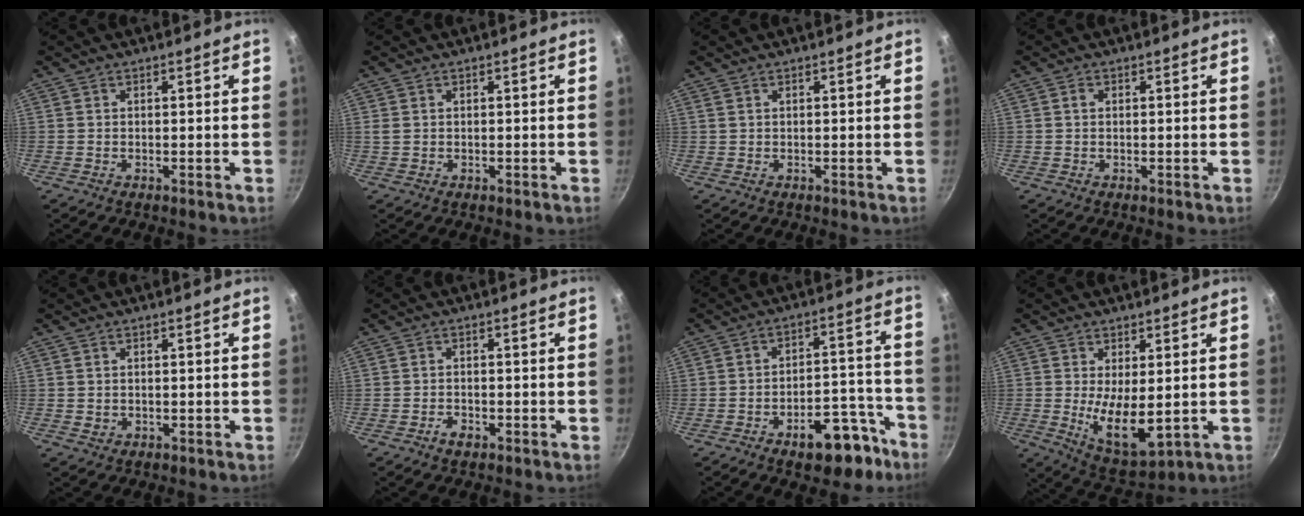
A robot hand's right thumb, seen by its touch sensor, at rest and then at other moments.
{"total": 0.8, "force": [0.2, 0.6, 0.5], "torque": [-0.010, 0.001, 0.007]}
{"total": 0.5, "force": [0.4, 0.3, 0.3], "torque": [-0.006, 0.001, 0.007]}
{"total": 1.0, "force": [0.2, 0.8, 0.6], "torque": [-0.010, 0.005, 0.003]}
{"total": 0.9, "force": [0.1, 0.7, 0.4], "torque": [-0.005, -0.002, 0.003]}
{"total": 2.2, "force": [-1.3, 1.2, 1.3], "torque": [-0.023, 0.011, -0.024]}
{"total": 13.5, "force": [-7.9, 6.8, 8.6], "torque": [-0.064, 0.074, -0.100]}
{"total": 10.1, "force": [-0.1, 4.3, 9.1], "torque": [-0.146, -0.026, 0.017]}